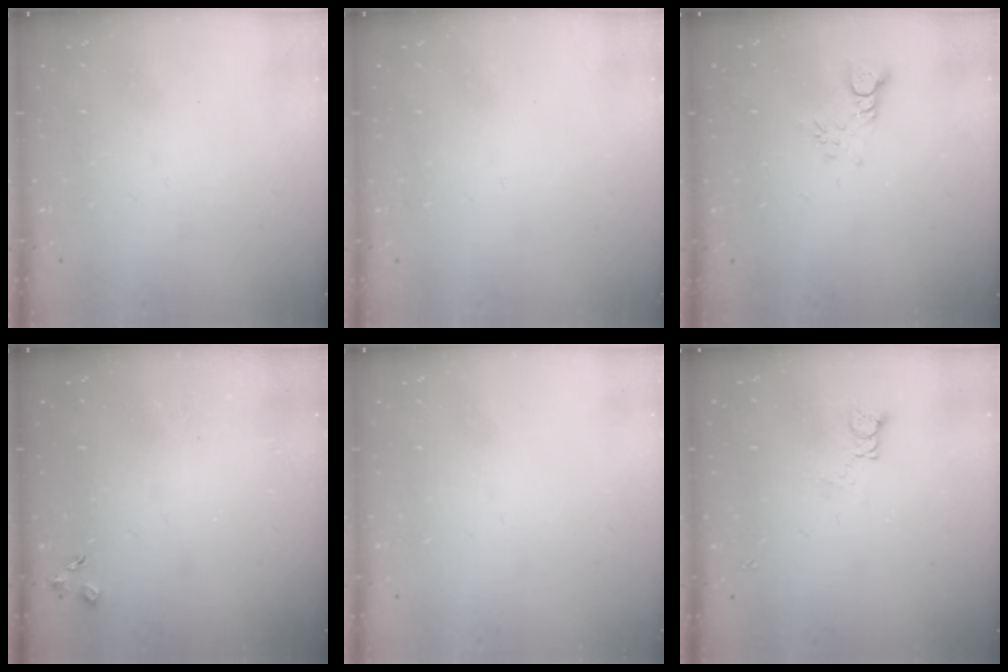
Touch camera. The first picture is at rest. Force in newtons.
{"total": 0.0}
{"total": 2.7, "press": 2.7, "slide": 0.4}
{"total": 3.7, "press": 3.7, "slide": 0.6}
{"total": 0.0}
{"total": 2.8, "press": 2.8, "slide": 0.4}